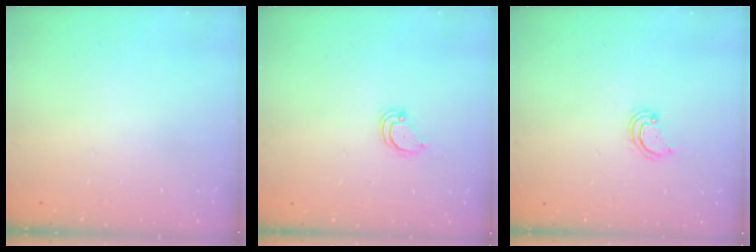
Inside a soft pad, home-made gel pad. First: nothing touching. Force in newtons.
{"total": 3.9, "press": 3.9, "slide": 0.2}
{"total": 2.8, "press": 2.8, "slide": 0.2}